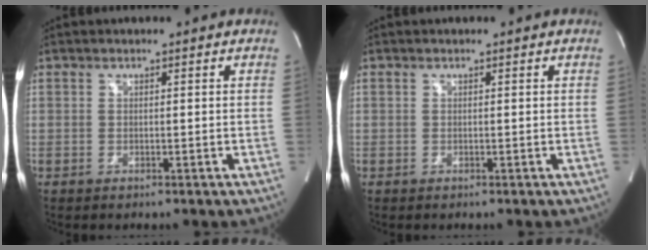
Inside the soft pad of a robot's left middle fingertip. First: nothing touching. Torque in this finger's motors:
{"motor_torque": [-0.16, 0.07, 0.02, 0.01]}